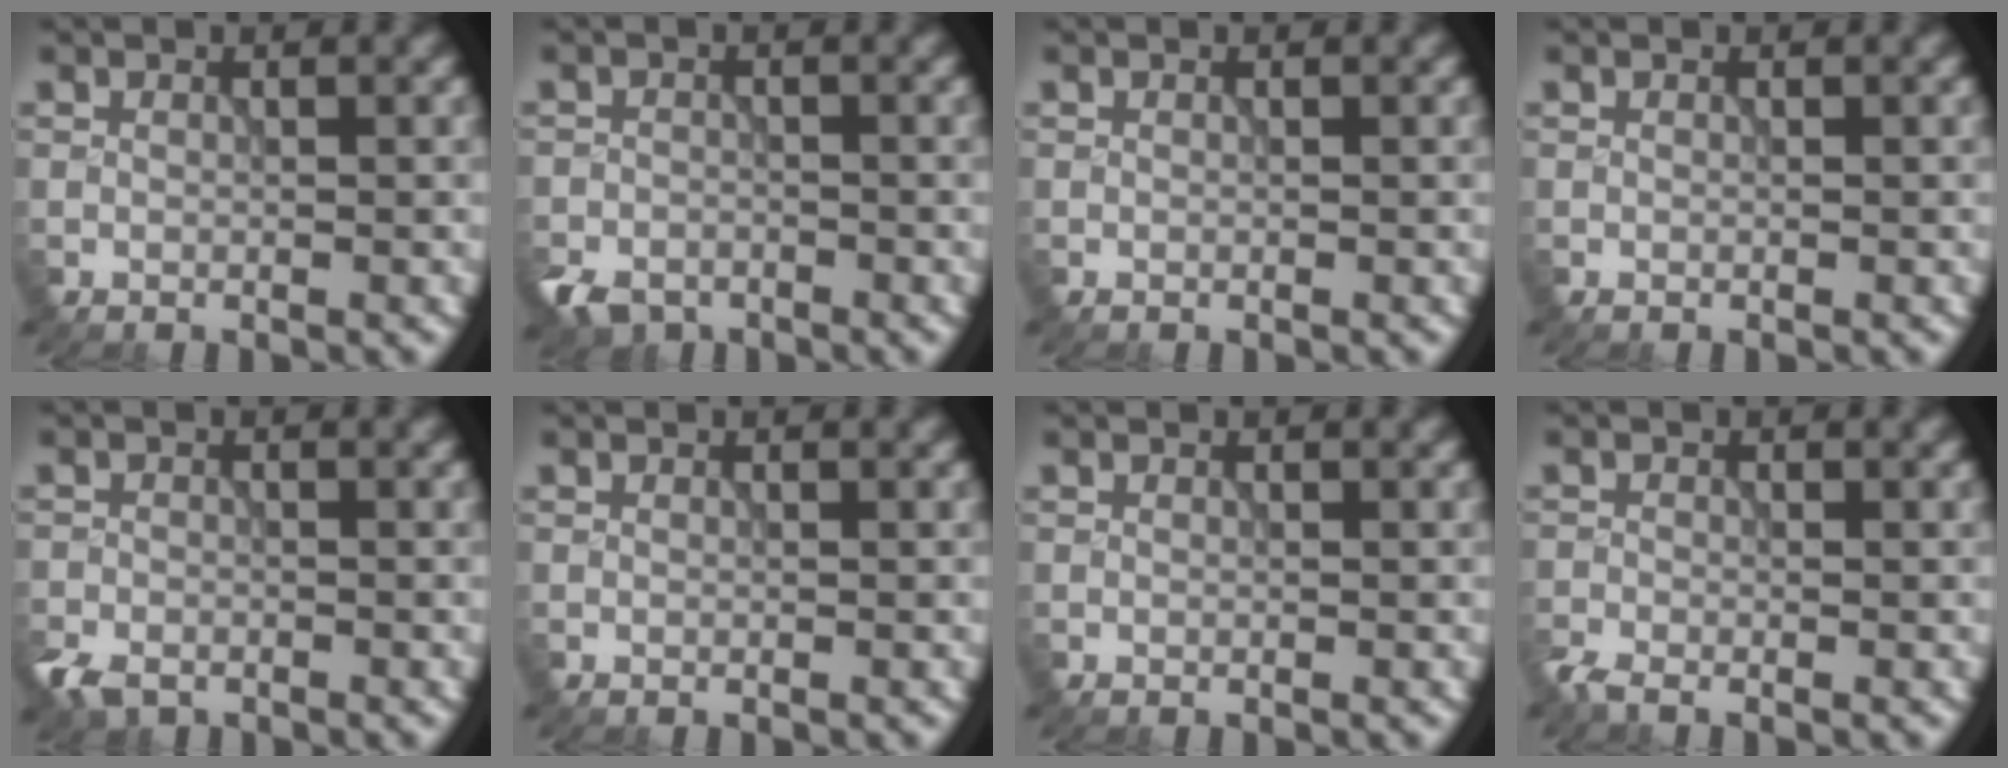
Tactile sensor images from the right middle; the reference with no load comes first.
{"total": 3.1, "force": [-2.3, 1.8, 1.0], "torque": [-0.018, -0.007, -0.052]}
{"total": 0.0}
{"total": 0.0}
{"total": 2.7, "force": [-2.0, 1.5, 1.0], "torque": [-0.021, -0.007, -0.047]}
{"total": 0.0}
{"total": 0.0}
{"total": 1.7, "force": [-1.5, 0.4, 0.8], "torque": [-0.020, -0.007, -0.040]}